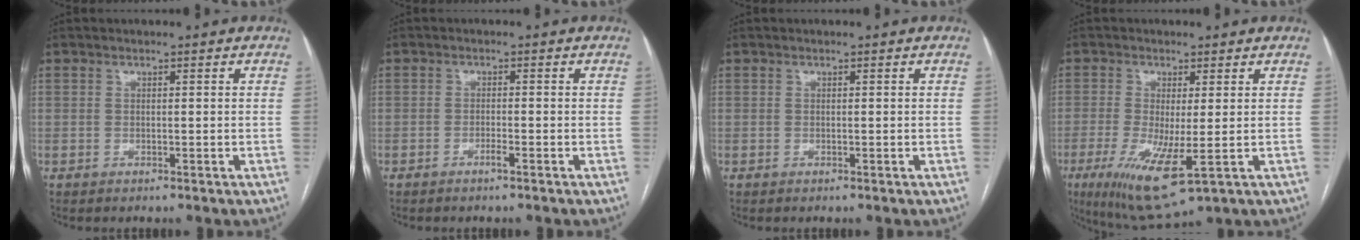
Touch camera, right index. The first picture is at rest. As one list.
[{"total": 1.3, "force": [-0.9, 0.0, 0.9], "torque": [-0.018, 0.001, -0.016]}, {"total": 0.0}, {"total": 10.6, "force": [-3.2, 2.2, 9.9], "torque": [-0.184, -0.034, -0.044]}]